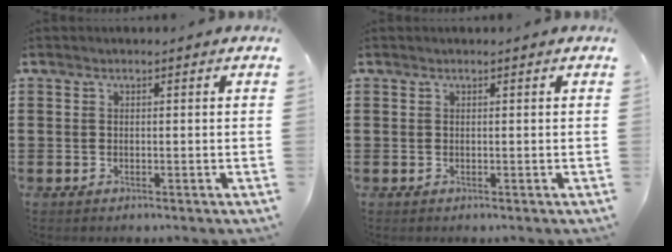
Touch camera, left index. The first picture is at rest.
{"total": 0.0}